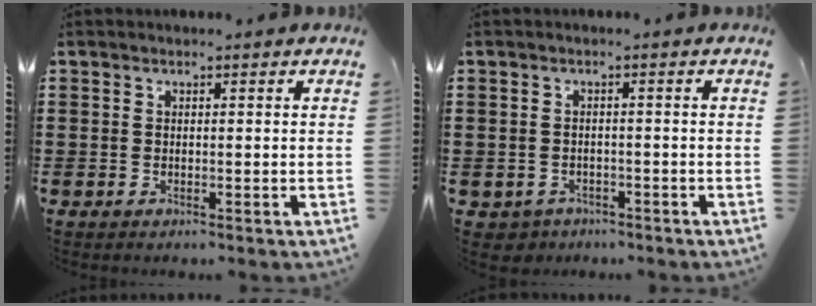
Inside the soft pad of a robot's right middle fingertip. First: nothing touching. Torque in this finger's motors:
{"motor_torque": [0.39, -0.11, 0.00, 0.00]}